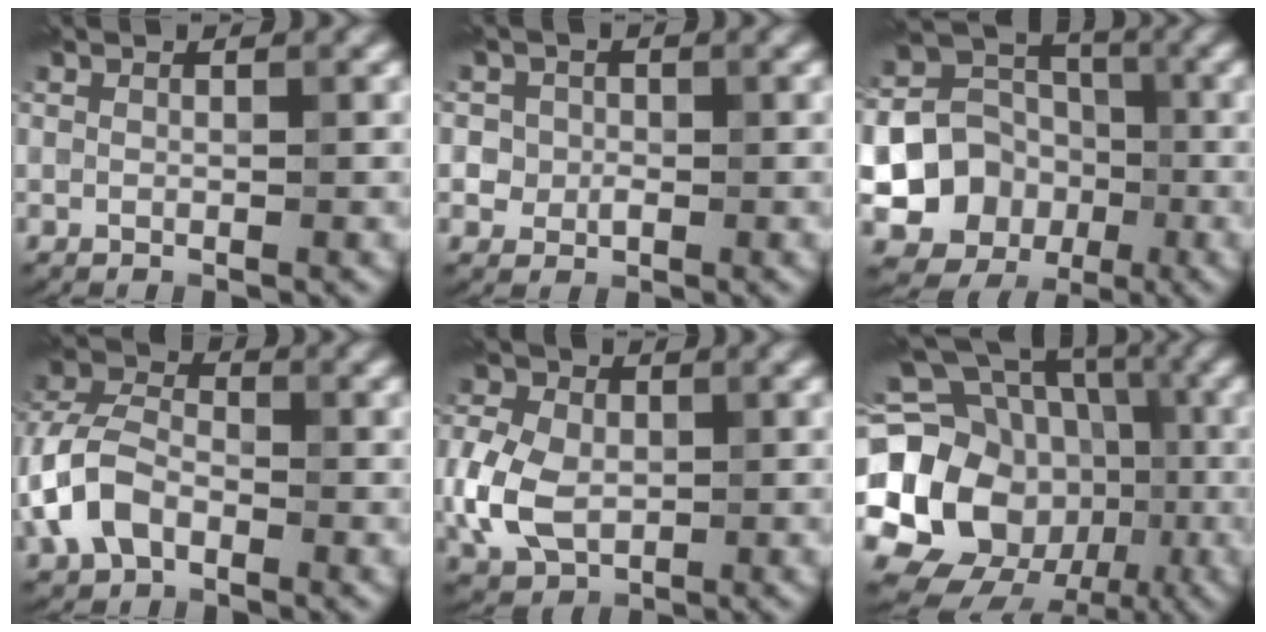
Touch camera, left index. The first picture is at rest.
{"total": 3.0, "force": [0.5, 2.8, 1.1], "torque": [0.000, 0.010, -0.006]}
{"total": 7.9, "force": [-2.0, 7.0, 2.9], "torque": [-0.033, -0.005, -0.054]}
{"total": 6.1, "force": [-2.3, 4.0, 4.0], "torque": [-0.096, 0.011, -0.056]}
{"total": 6.4, "force": [-0.6, 4.7, 4.2], "torque": [-0.101, -0.002, -0.016]}
{"total": 22.1, "force": [-2.5, 19.2, 10.6], "torque": [-0.212, 0.017, -0.076]}